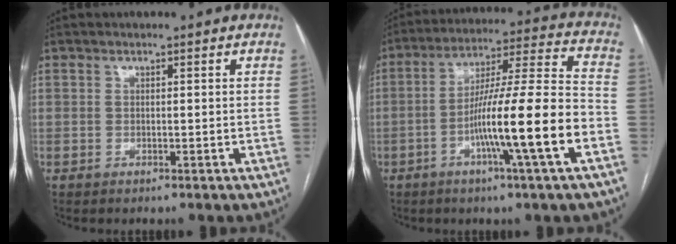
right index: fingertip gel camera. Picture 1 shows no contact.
{"total": 16.5, "force": [-5.8, -0.9, 15.4], "torque": [-0.261, 0.003, -0.098]}